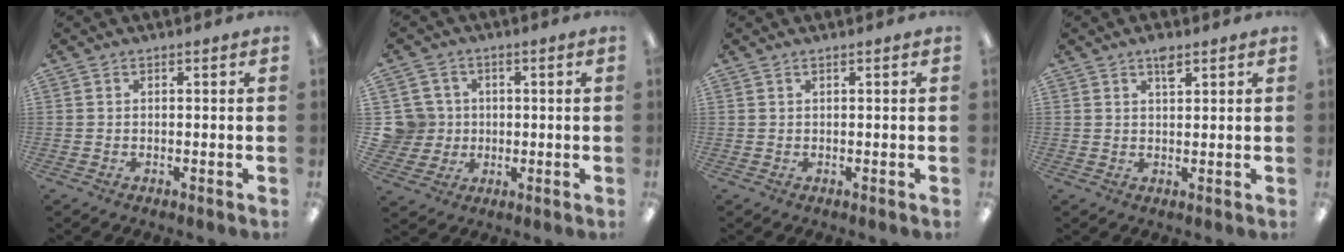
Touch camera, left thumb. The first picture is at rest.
{"total": 8.0, "force": [1.1, 7.8, 1.0], "torque": [-0.052, 0.006, 0.026]}
{"total": 0.7, "force": [0.4, 0.0, 0.6], "torque": [-0.010, -0.001, 0.007]}
{"total": 2.1, "force": [1.5, 0.5, 1.2], "torque": [-0.022, -0.003, 0.026]}